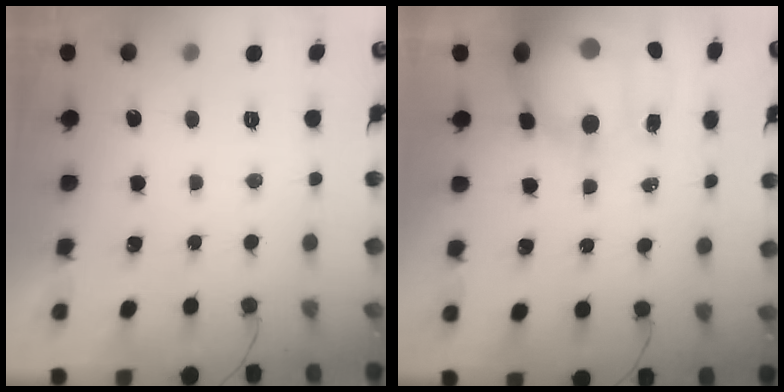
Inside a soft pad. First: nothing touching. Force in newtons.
{"total": 17.7, "press": 16.3, "slide": 6.9}